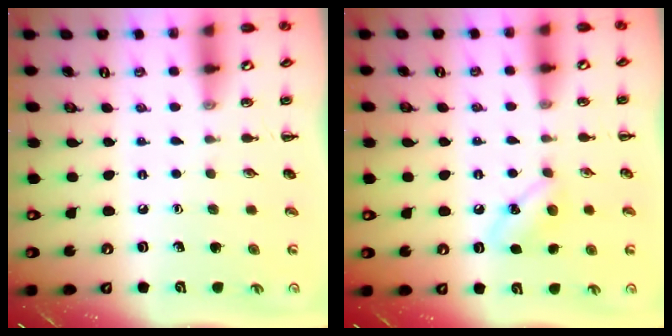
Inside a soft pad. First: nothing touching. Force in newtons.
{"total": 5.6, "press": 5.4, "slide": 1.6}